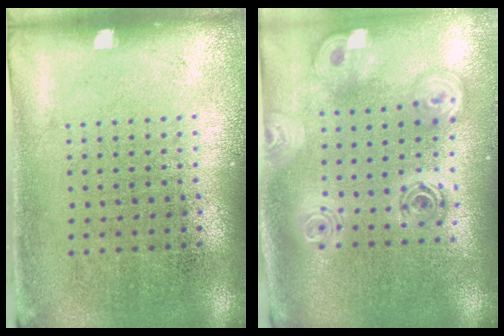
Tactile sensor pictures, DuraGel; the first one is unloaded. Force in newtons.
{"total": 2.5, "press": 1.9, "slide": 1.6}